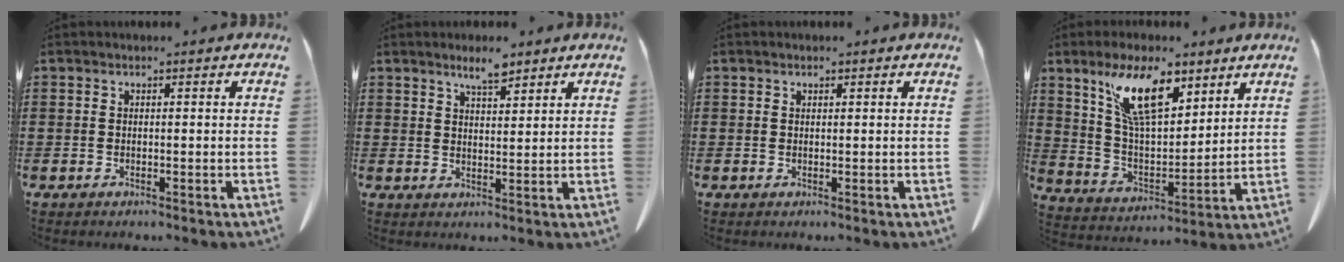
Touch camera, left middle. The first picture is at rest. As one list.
[{"total": 4.1, "force": [3.4, 0.9, 2.0], "torque": [-0.038, -0.008, 0.060]}, {"total": 0.5, "force": [0.4, 0.2, 0.2], "torque": [-0.005, -0.001, 0.009]}, {"total": 12.1, "force": [7.8, 4.5, 8.1], "torque": [-0.169, -0.015, 0.144]}]